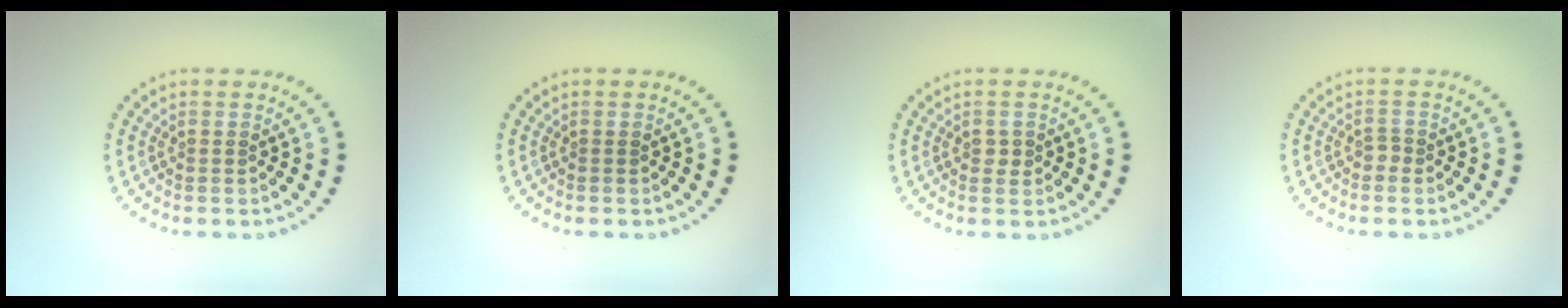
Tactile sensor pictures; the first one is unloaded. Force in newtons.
{"total": 0.0}
{"total": 1.0, "press": 1.0, "slide": 0.1}
{"total": 0.9, "press": 0.6, "slide": 0.6}